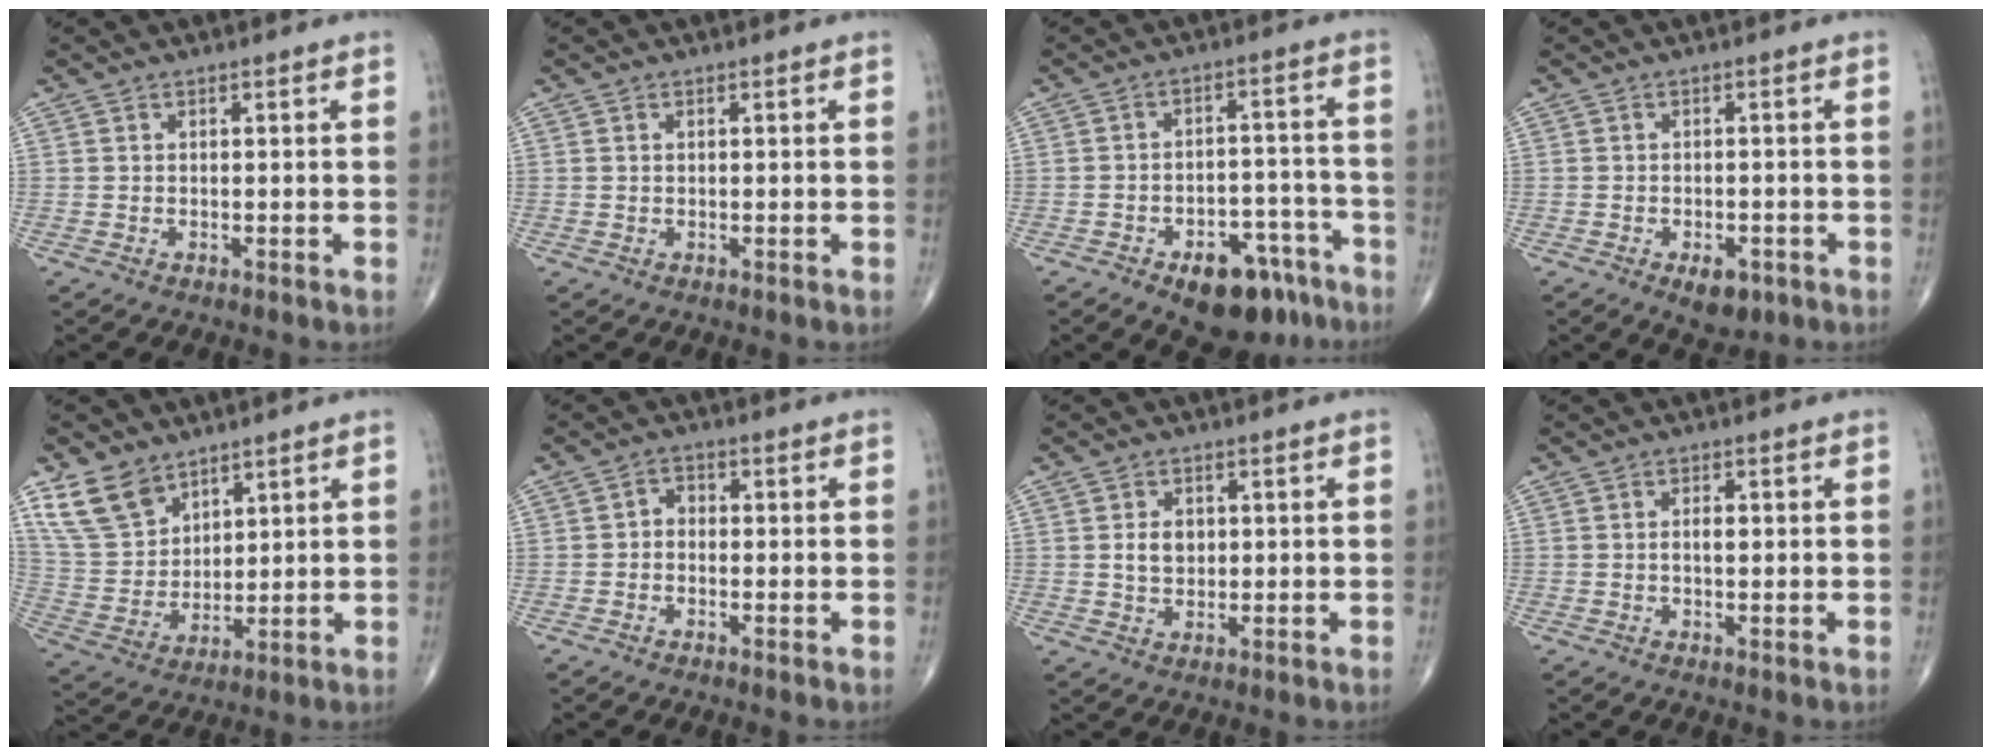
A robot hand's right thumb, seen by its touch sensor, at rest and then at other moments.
{"total": 0.5, "force": [0.1, 0.4, 0.3], "torque": [-0.007, 0.000, 0.003]}
{"total": 12.9, "force": [-8.2, 6.8, 7.3], "torque": [-0.065, 0.064, -0.112]}
{"total": 4.7, "force": [-2.3, 2.6, 3.2], "torque": [-0.038, 0.006, -0.026]}
{"total": 10.8, "force": [7.2, 6.9, 4.2], "torque": [-0.066, -0.032, 0.155]}
{"total": 2.3, "force": [-0.4, 1.9, 1.3], "torque": [-0.002, 0.012, -0.018]}
{"total": 4.1, "force": [0.6, 3.1, 2.6], "torque": [-0.031, -0.002, 0.013]}
{"total": 2.1, "force": [0.1, 1.0, 1.9], "torque": [-0.031, 0.001, -0.001]}